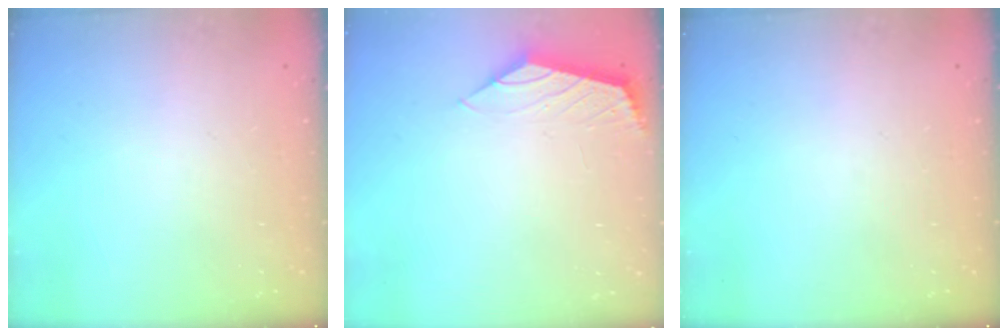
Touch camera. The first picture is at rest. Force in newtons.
{"total": 0.8, "press": 0.7, "slide": 0.3}
{"total": 0.0}